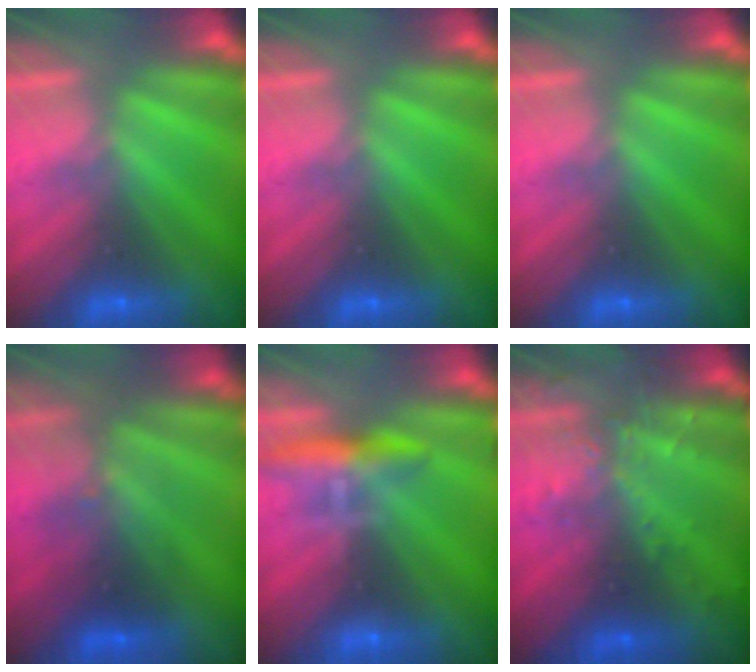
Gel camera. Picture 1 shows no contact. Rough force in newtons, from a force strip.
{"total": 0.0}
{"total": 0.0}
{"total": 2.6}
{"total": 7.8}
{"total": 2.9}